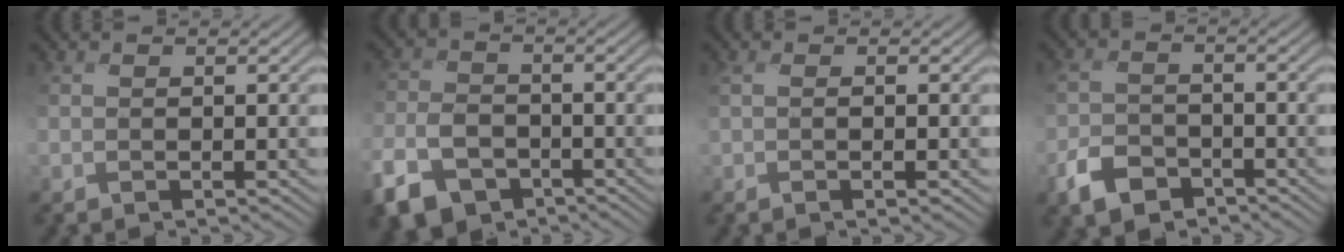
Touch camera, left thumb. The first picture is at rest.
{"total": 8.3, "force": [-5.2, 5.2, 3.9], "torque": [-0.097, -0.015, -0.109]}
{"total": 2.0, "force": [-0.2, 0.3, 1.9], "torque": [-0.042, -0.002, -0.004]}
{"total": 4.8, "force": [-3.2, 2.8, 2.2], "torque": [-0.050, -0.006, -0.070]}